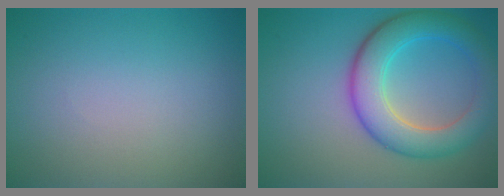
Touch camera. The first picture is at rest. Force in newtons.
{"total": 6.6, "press": 6.6, "slide": 0.3}